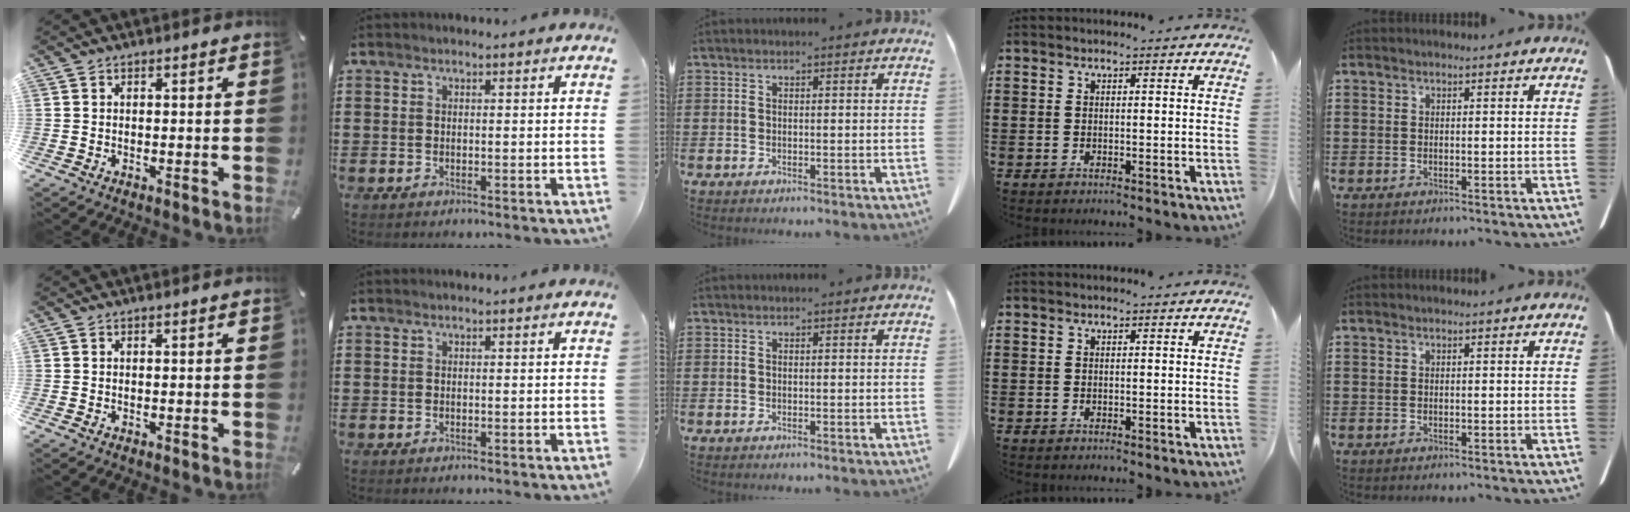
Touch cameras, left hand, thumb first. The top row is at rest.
{}